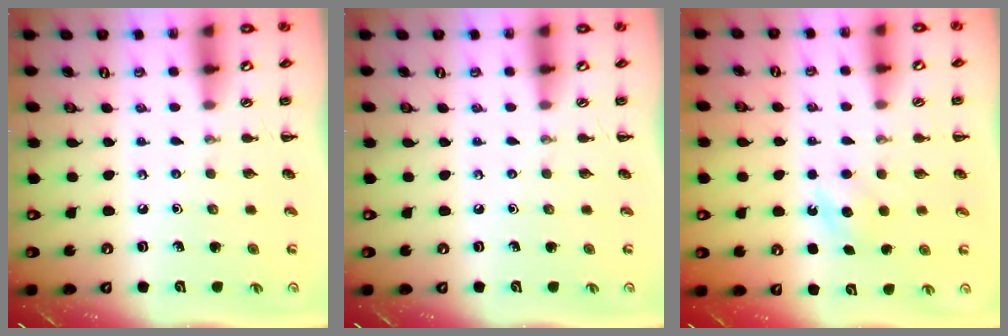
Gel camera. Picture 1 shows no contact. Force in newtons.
{"total": 0.0}
{"total": 4.2, "press": 4.1, "slide": 1.1}